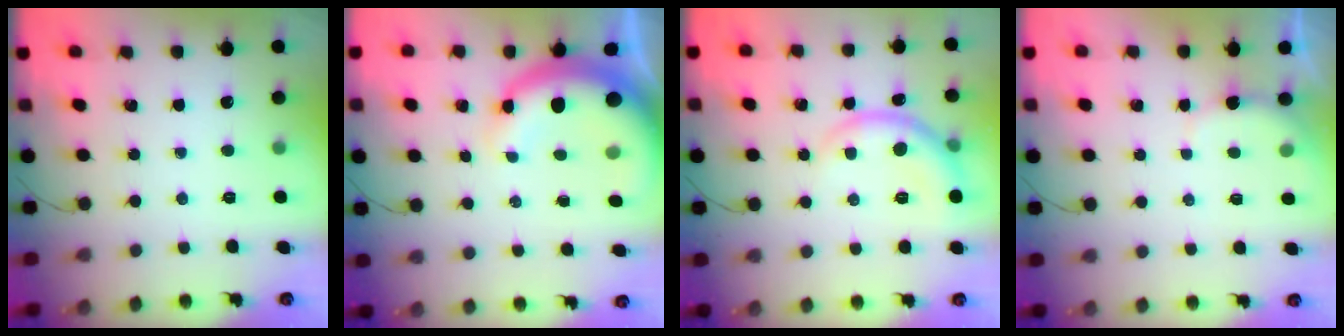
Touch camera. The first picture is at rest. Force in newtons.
{"total": 11.2, "press": 10.9, "slide": 2.4}
{"total": 8.0, "press": 7.9, "slide": 0.8}
{"total": 2.3, "press": 2.2, "slide": 0.6}